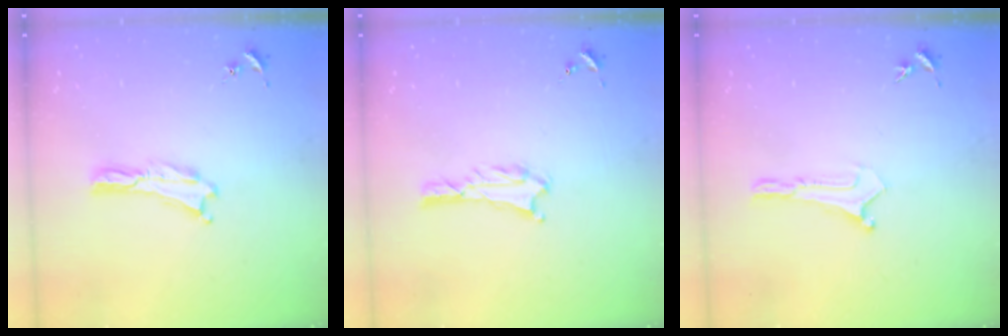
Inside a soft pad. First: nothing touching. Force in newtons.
{"total": 0.7, "press": 0.7, "slide": 0.1}
{"total": 0.0}